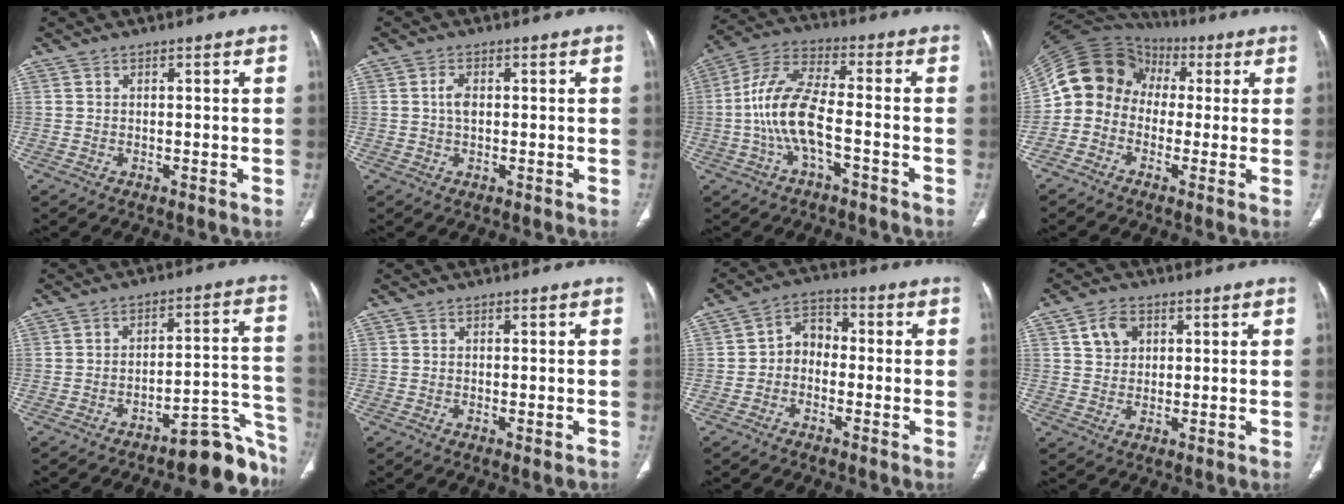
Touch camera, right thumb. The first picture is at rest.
{"total": 2.5, "force": [0.2, 1.4, 2.0], "torque": [-0.039, 0.003, 0.001]}
{"total": 11.6, "force": [-3.0, 4.6, 10.3], "torque": [-0.225, 0.042, -0.058]}
{"total": 13.1, "force": [0.0, 11.5, 6.2], "torque": [-0.103, 0.052, -0.016]}
{"total": 12.6, "force": [-10.2, 3.1, 6.7], "torque": [-0.033, 0.116, -0.143]}
{"total": 4.5, "force": [-0.7, 1.6, 4.1], "torque": [-0.065, -0.016, -0.011]}
{"total": 5.6, "force": [-1.2, 4.4, 3.3], "torque": [-0.034, 0.028, -0.037]}
{"total": 4.9, "force": [2.0, 3.8, 2.4], "torque": [-0.026, -0.006, 0.037]}